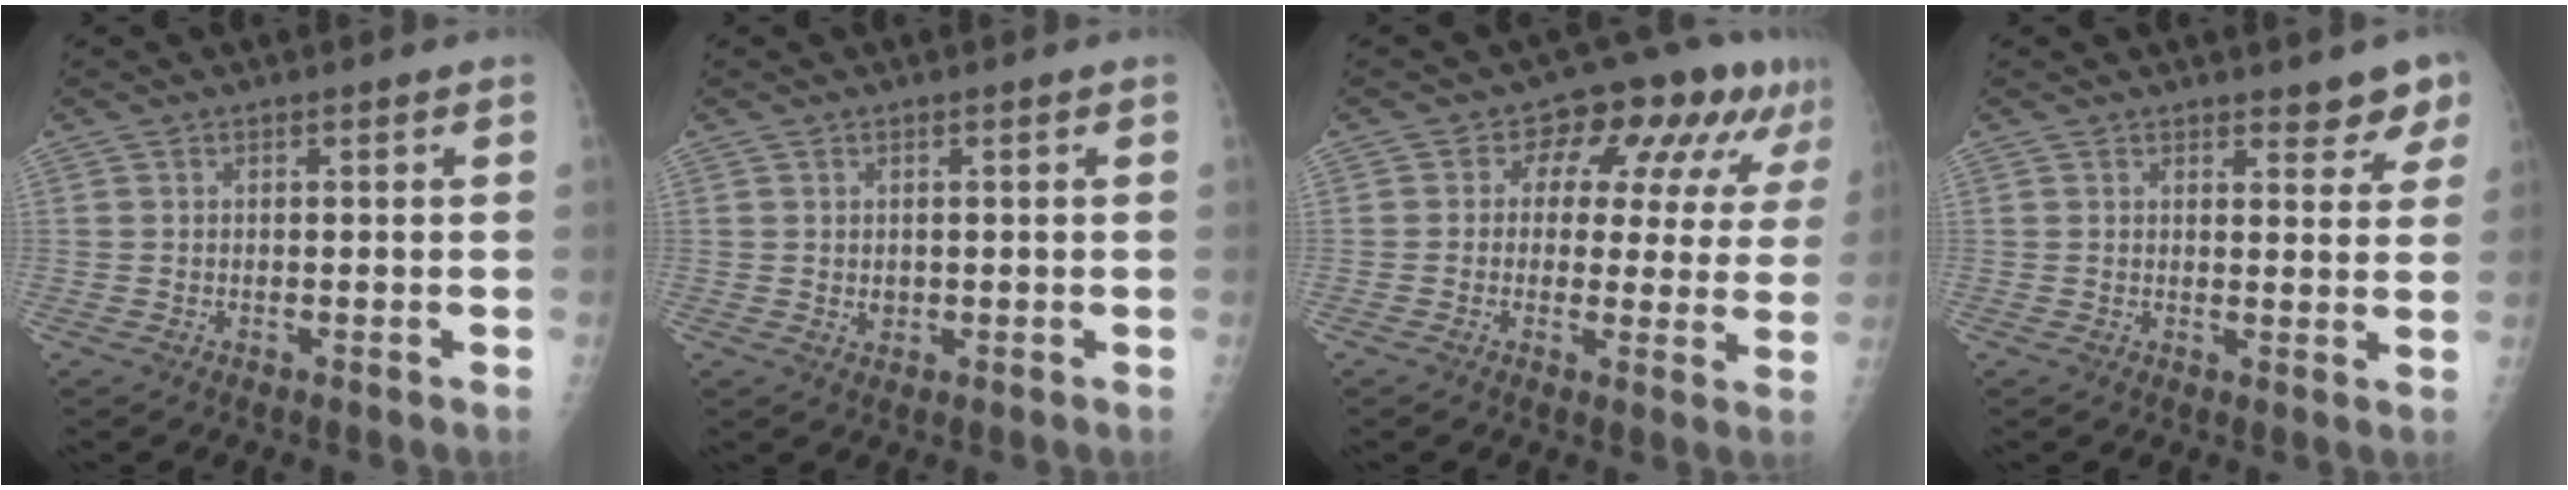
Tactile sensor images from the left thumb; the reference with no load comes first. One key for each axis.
{"total": 1.5, "fx": 0.0, "fy": 1.2, "fz": 0.8, "tx": -0.006, "ty": -0.001, "tz": 0.005}
{"total": 12.4, "fx": 5.3, "fy": 7.6, "fz": 8.3, "tx": -0.058, "ty": 0.008, "tz": 0.062}
{"total": 4.4, "fx": 3.5, "fy": 1.9, "fz": 2.0, "tx": 0.004, "ty": -0.020, "tz": 0.039}